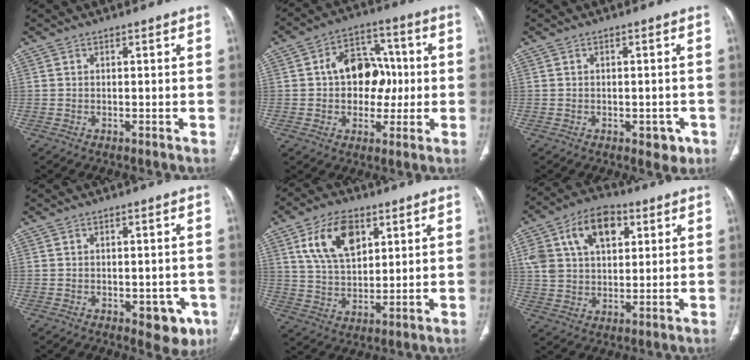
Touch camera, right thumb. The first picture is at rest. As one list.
[{"total": 12.9, "force": [0.3, 9.4, 8.8], "torque": [-0.083, 0.029, 0.002]}, {"total": 3.5, "force": [-1.5, 2.2, 2.3], "torque": [-0.007, 0.004, -0.015]}, {"total": 6.8, "force": [-2.8, 3.8, 5.0], "torque": [-0.027, 0.005, -0.027]}, {"total": 12.2, "force": [5.2, 7.0, 8.5], "torque": [-0.135, -0.016, 0.102]}, {"total": 15.4, "force": [5.8, 9.9, 10.3], "torque": [-0.164, 0.003, 0.102]}]